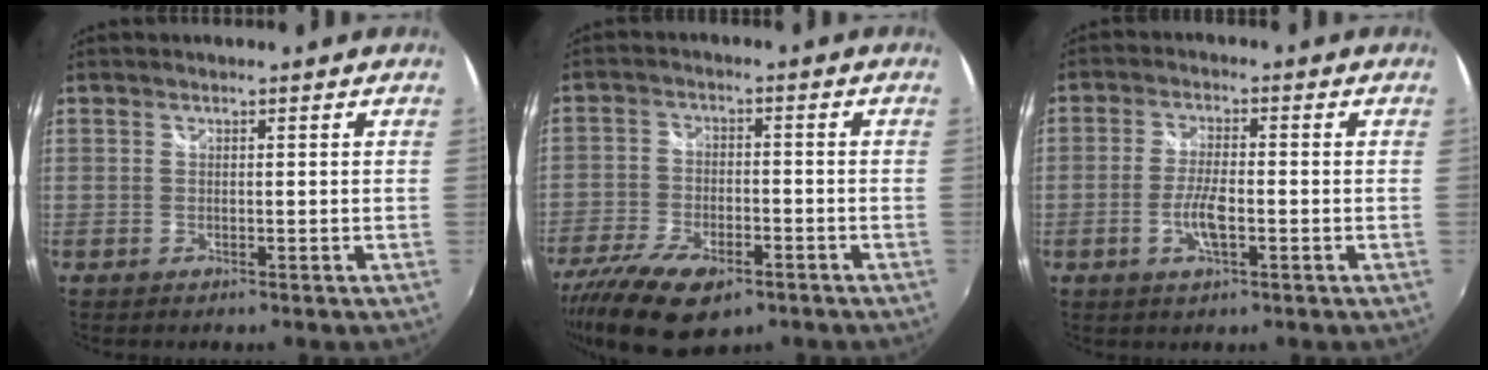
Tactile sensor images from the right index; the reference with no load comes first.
{"total": 14.5, "force": [-9.3, 6.4, 9.1], "torque": [-0.208, -0.040, -0.161]}
{"total": 5.4, "force": [-1.8, 1.6, 4.9], "torque": [-0.103, -0.003, -0.034]}